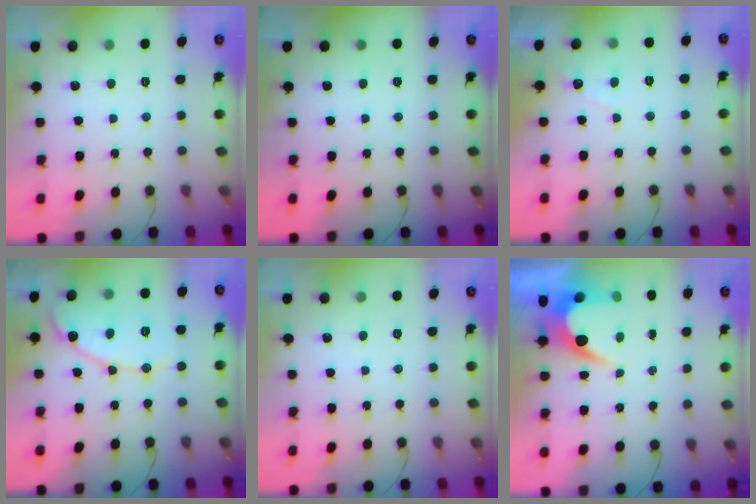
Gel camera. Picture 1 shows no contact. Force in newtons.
{"total": 0.0}
{"total": 2.6, "press": 2.6, "slide": 0.1}
{"total": 12.8, "press": 12.7, "slide": 1.1}
{"total": 0.0}
{"total": 6.1, "press": 6.1, "slide": 0.4}